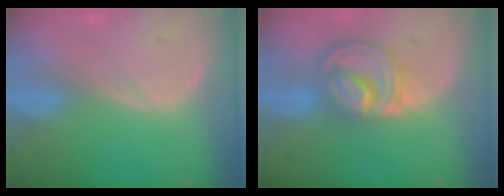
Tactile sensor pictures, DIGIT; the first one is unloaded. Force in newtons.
{"total": 8.7, "press": 7.3, "slide": 4.6}